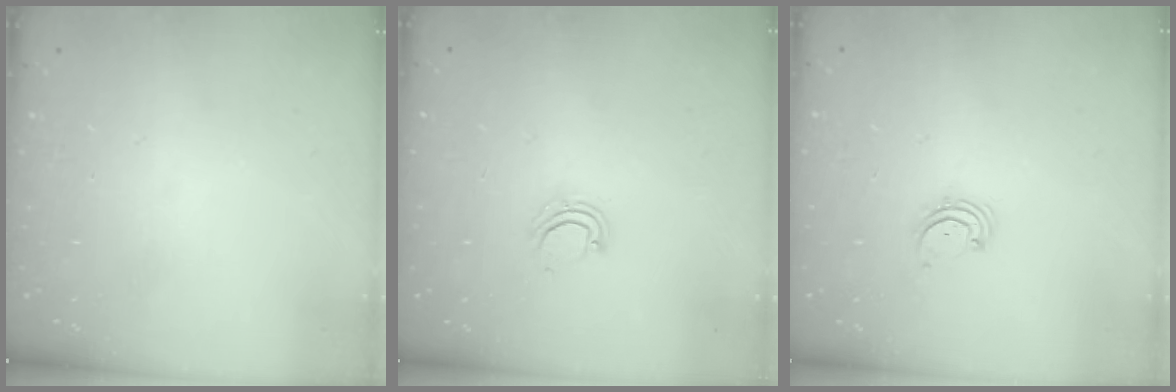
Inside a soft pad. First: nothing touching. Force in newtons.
{"total": 2.2, "press": 2.2, "slide": 0.1}
{"total": 1.7, "press": 1.6, "slide": 0.2}